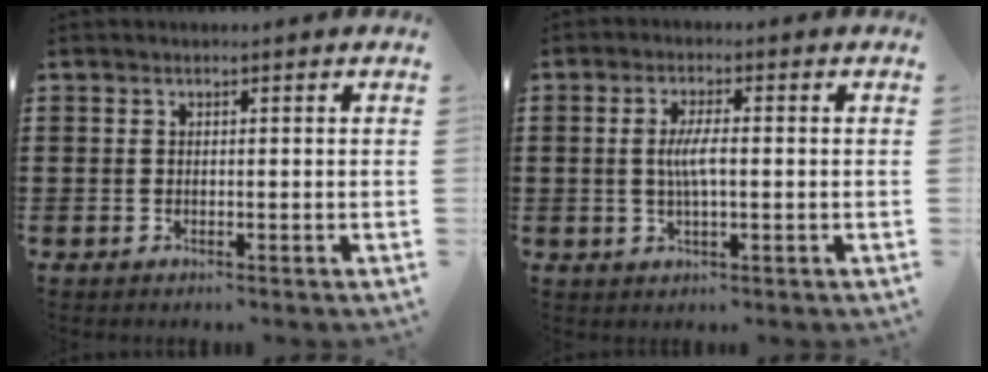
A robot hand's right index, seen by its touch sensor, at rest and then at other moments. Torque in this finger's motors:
{"motor_torque": [0.65, -0.07, 0.32, 0.11]}